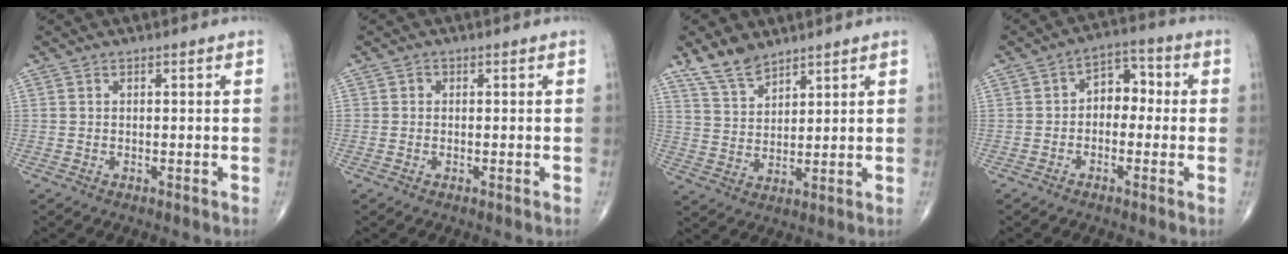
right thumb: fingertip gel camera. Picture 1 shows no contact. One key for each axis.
{"total": 0.9, "fx": 0.0, "fy": 0.8, "fz": 0.3, "tx": 0.003, "ty": 0.003, "tz": -0.002}
{"total": 6.9, "fx": 5.5, "fy": 3.2, "fz": 2.8, "tx": -0.038, "ty": -0.027, "tz": 0.111}
{"total": 6.5, "fx": -0.3, "fy": 4.7, "fz": 4.5, "tx": -0.031, "ty": 0.029, "tz": -0.021}